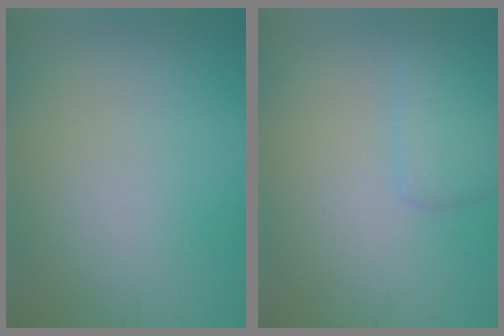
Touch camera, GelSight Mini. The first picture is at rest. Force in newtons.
{"total": 1.9, "press": 1.9, "slide": 0.1}